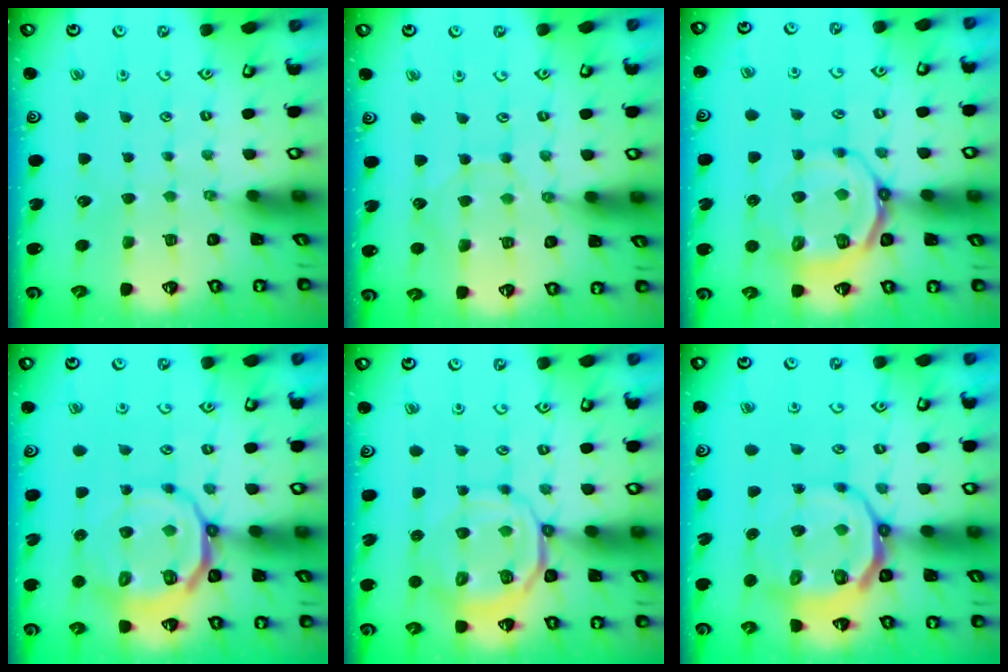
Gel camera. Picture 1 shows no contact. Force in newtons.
{"total": 7.6, "press": 7.5, "slide": 0.8}
{"total": 9.3, "press": 9.0, "slide": 2.6}
{"total": 11.9, "press": 11.6, "slide": 2.6}
{"total": 9.7, "press": 9.5, "slide": 1.8}
{"total": 11.1, "press": 10.7, "slide": 3.1}